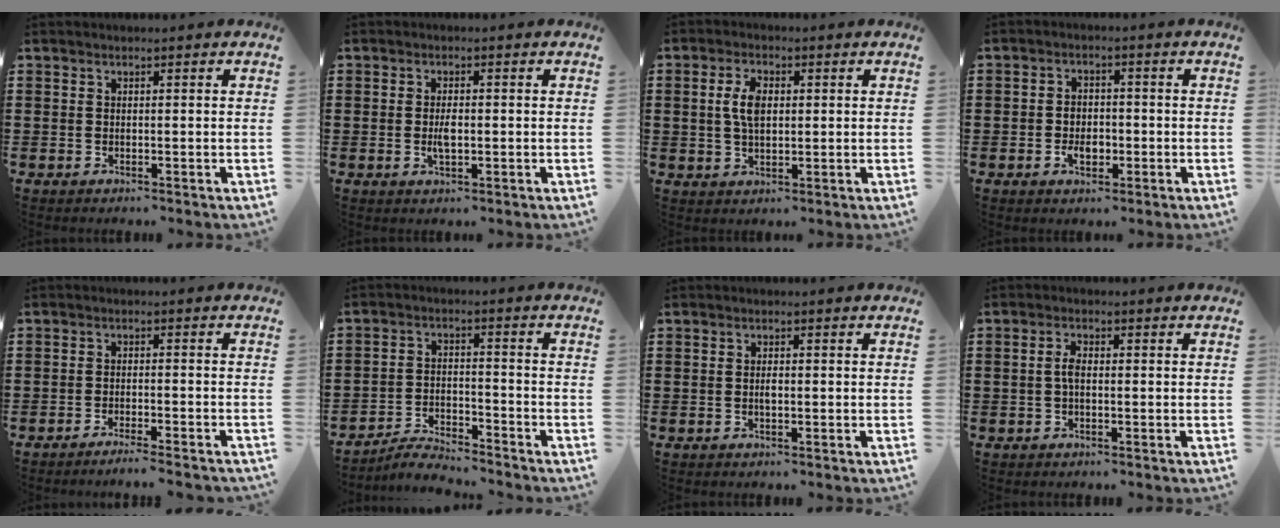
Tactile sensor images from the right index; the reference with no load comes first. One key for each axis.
{"total": 2.6, "fx": -0.3, "fy": 1.1, "fz": 2.4, "tx": -0.044, "ty": 0.003, "tz": -0.006}
{"total": 5.1, "fx": 0.7, "fy": 2.5, "fz": 4.3, "tx": -0.097, "ty": 0.009, "tz": 0.009}
{"total": 3.3, "fx": -1.0, "fy": 2.3, "fz": 2.1, "tx": -0.041, "ty": 0.004, "tz": -0.019}
{"total": 2.4, "fx": -2.2, "fy": -0.4, "fz": 0.7, "tx": -0.012, "ty": -0.001, "tz": -0.045}
{"total": 4.3, "fx": -4.2, "fy": 0.3, "fz": 0.7, "tx": -0.015, "ty": 0.007, "tz": -0.085}
{"total": 1.2, "fx": -0.1, "fy": 0.5, "fz": 1.1, "tx": -0.020, "ty": 0.003, "tz": -0.004}
{"total": 2.5, "fx": -0.2, "fy": 0.9, "fz": 2.3, "tx": -0.051, "ty": -0.001, "tz": -0.006}